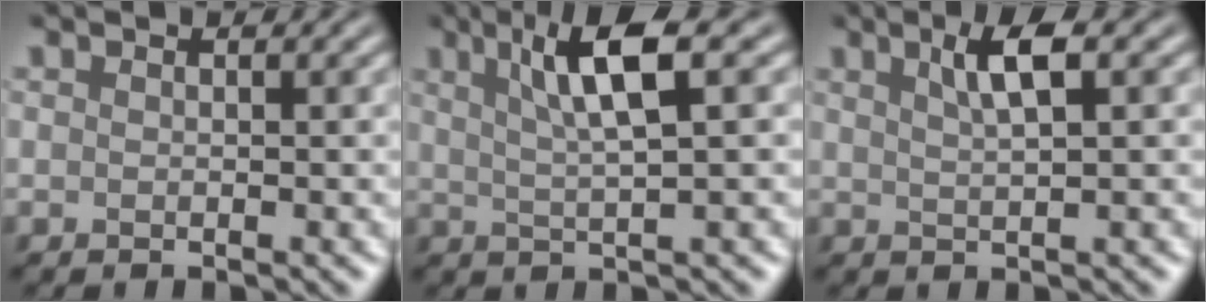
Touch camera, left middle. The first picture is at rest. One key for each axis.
{"total": 5.2, "fx": 1.7, "fy": 0.8, "fz": 4.8, "tx": -0.088, "ty": 0.009, "tz": 0.036}
{"total": 2.9, "fx": 1.0, "fy": 0.6, "fz": 2.7, "tx": -0.047, "ty": 0.008, "tz": 0.025}